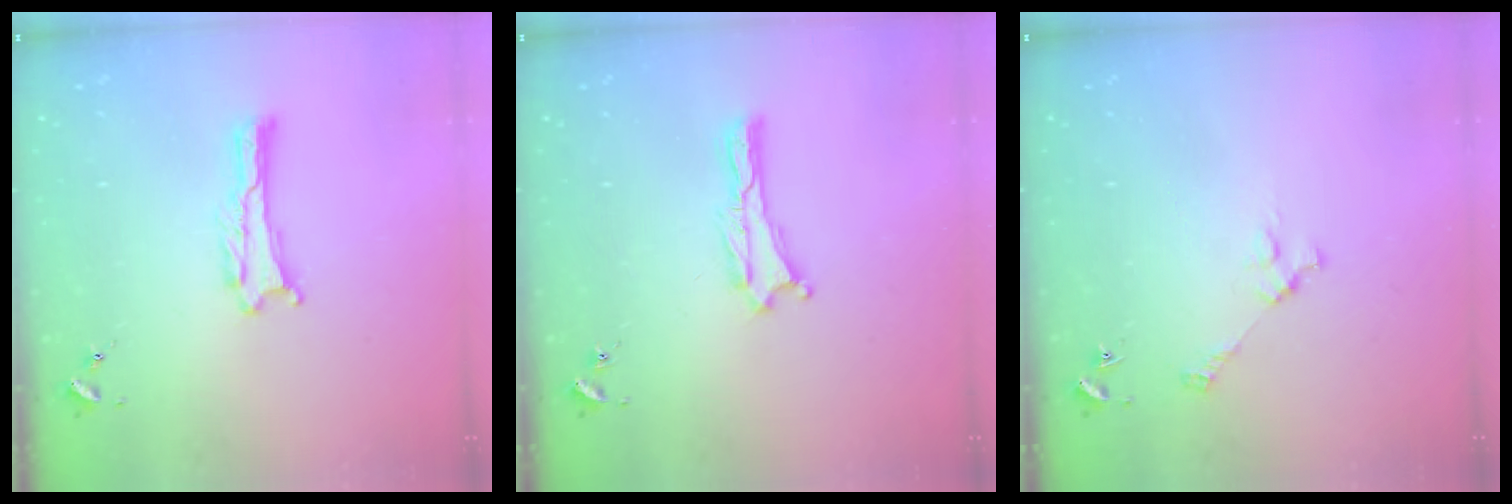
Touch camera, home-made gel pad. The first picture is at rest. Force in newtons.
{"total": 0.0}
{"total": 3.1, "press": 3.1, "slide": 0.2}